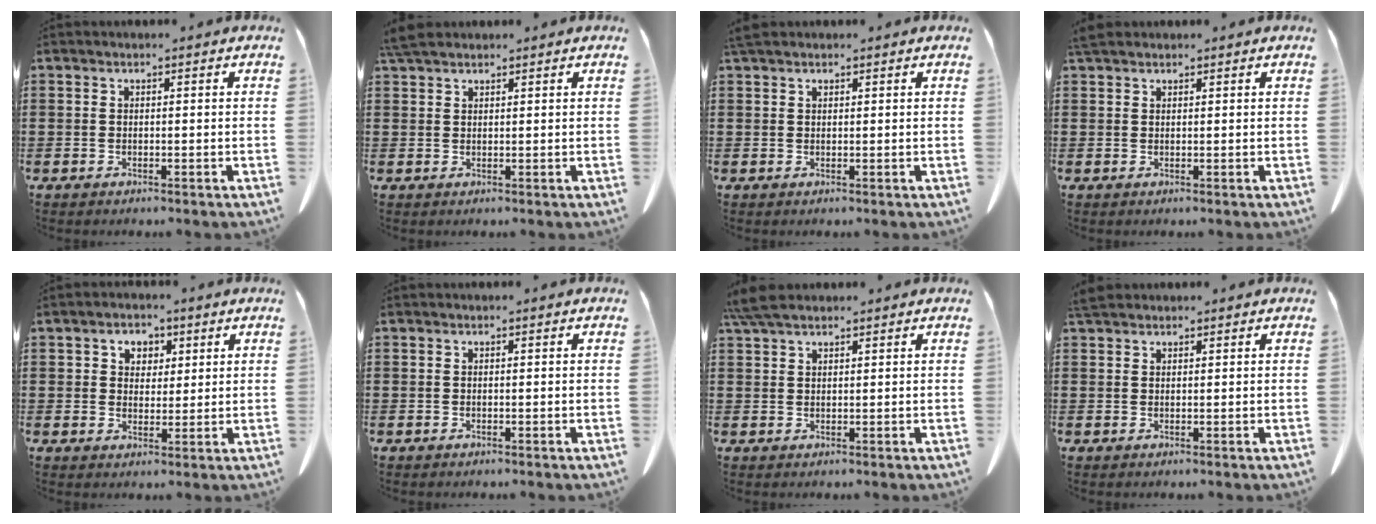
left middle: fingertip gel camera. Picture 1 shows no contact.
{"total": 3.1, "force": [2.5, 0.8, 1.5], "torque": [-0.038, 0.001, 0.050]}
{"total": 1.2, "force": [1.0, 0.3, 0.6], "torque": [-0.015, -0.001, 0.019]}
{"total": 1.6, "force": [1.4, 0.5, 0.7], "torque": [-0.018, 0.002, 0.028]}
{"total": 3.2, "force": [1.4, 2.7, 0.9], "torque": [-0.025, 0.009, 0.022]}
{"total": 0.0}
{"total": 4.1, "force": [3.2, 1.1, 2.4], "torque": [-0.055, 0.000, 0.062]}
{"total": 2.1, "force": [1.8, 0.6, 0.8], "torque": [-0.023, 0.003, 0.037]}